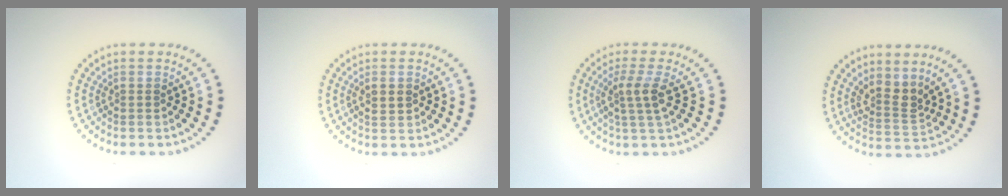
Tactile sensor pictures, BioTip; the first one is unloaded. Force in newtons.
{"total": 1.3, "press": 1.2, "slide": 0.2}
{"total": 2.8, "press": 2.1, "slide": 1.8}
{"total": 2.8, "press": 2.0, "slide": 2.0}